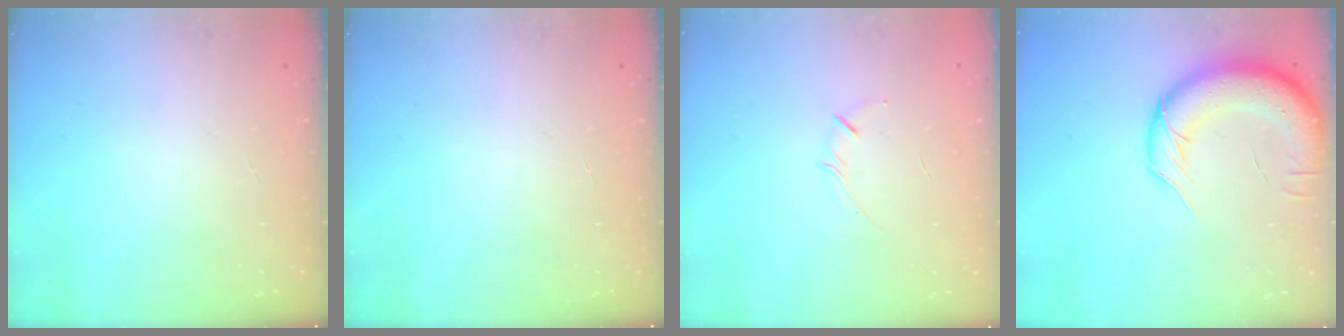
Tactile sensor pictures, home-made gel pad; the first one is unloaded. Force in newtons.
{"total": 0.0}
{"total": 3.5, "press": 3.5, "slide": 0.7}
{"total": 16.2, "press": 15.8, "slide": 3.3}